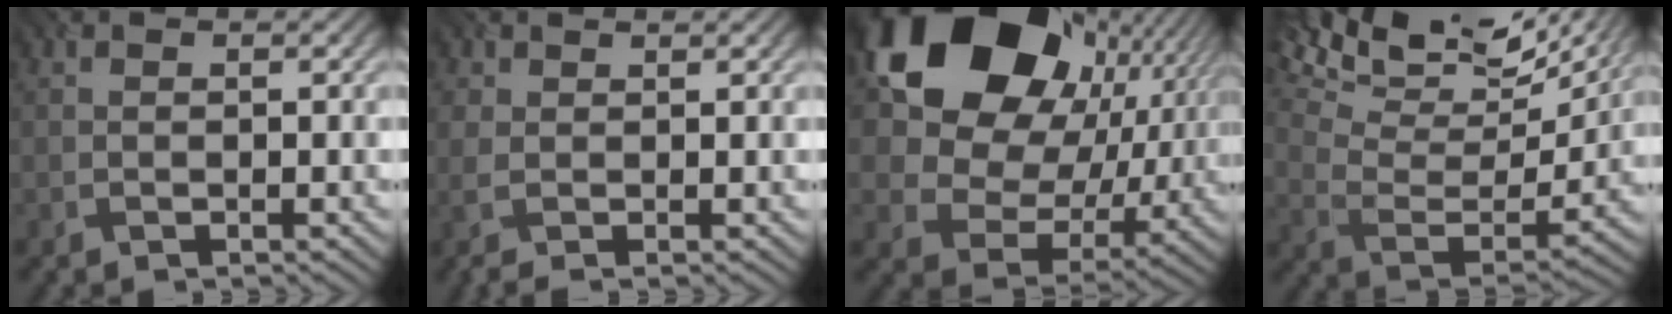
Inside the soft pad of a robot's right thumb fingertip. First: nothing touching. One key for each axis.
{"total": 1.4, "fx": 0.3, "fy": 0.4, "fz": 1.4, "tx": -0.036, "ty": 0.001, "tz": 0.001}
{"total": 19.9, "fx": 7.5, "fy": 14.4, "fz": 11.5, "tx": -0.223, "ty": 0.011, "tz": 0.146}
{"total": 17.1, "fx": 12.5, "fy": 5.4, "fz": 10.4, "tx": -0.212, "ty": 0.023, "tz": 0.178}